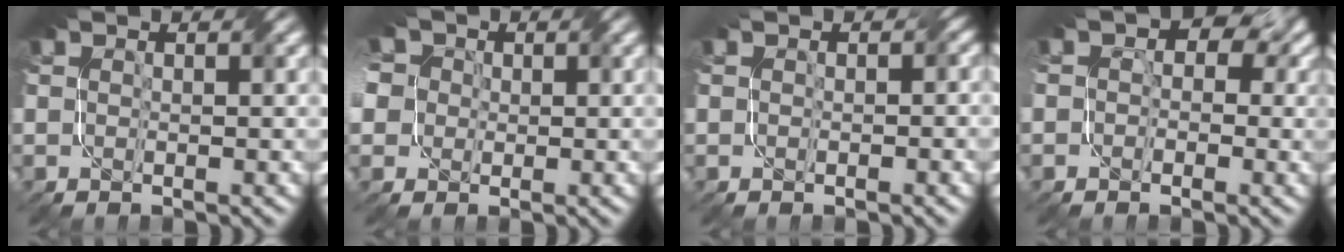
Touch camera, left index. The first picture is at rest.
{"total": 7.9, "force": [1.2, 6.9, 3.6], "torque": [-0.083, 0.033, -0.030]}
{"total": 1.6, "force": [-0.1, 1.2, 1.0], "torque": [-0.002, -0.004, -0.002]}
{"total": 4.8, "force": [0.5, 3.8, 2.9], "torque": [-0.007, 0.011, -0.009]}